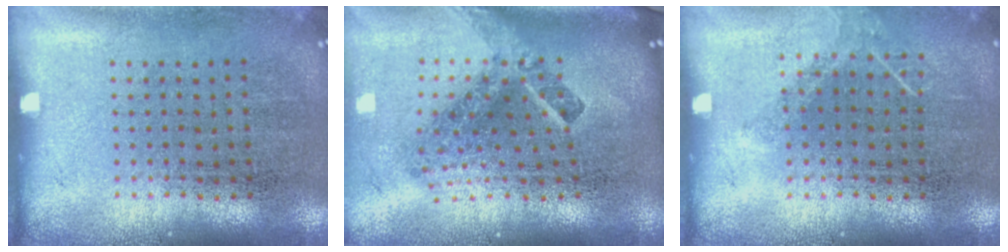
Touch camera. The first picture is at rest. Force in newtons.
{"total": 2.8, "press": 1.7, "slide": 2.2}
{"total": 1.0, "press": 0.9, "slide": 0.3}